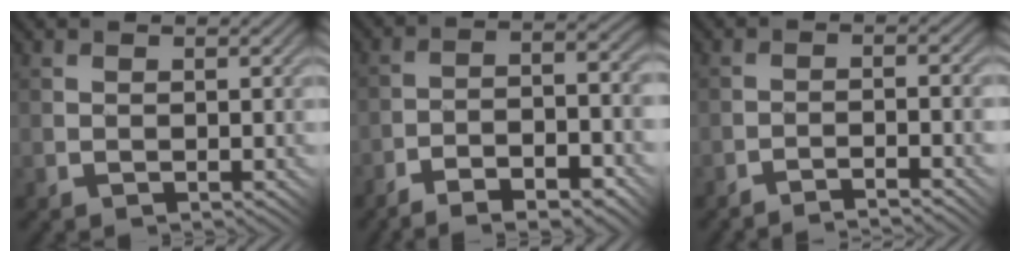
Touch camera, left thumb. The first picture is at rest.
{"total": 10.8, "force": [-6.7, 2.4, 8.1], "torque": [-0.132, 0.001, -0.110]}
{"total": 3.7, "force": [-3.0, -0.4, 2.2], "torque": [-0.034, 0.015, -0.054]}